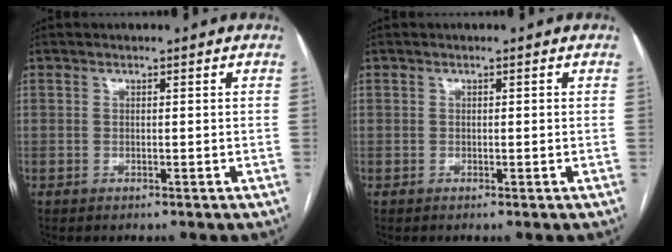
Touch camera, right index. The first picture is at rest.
{"total": 0.0}